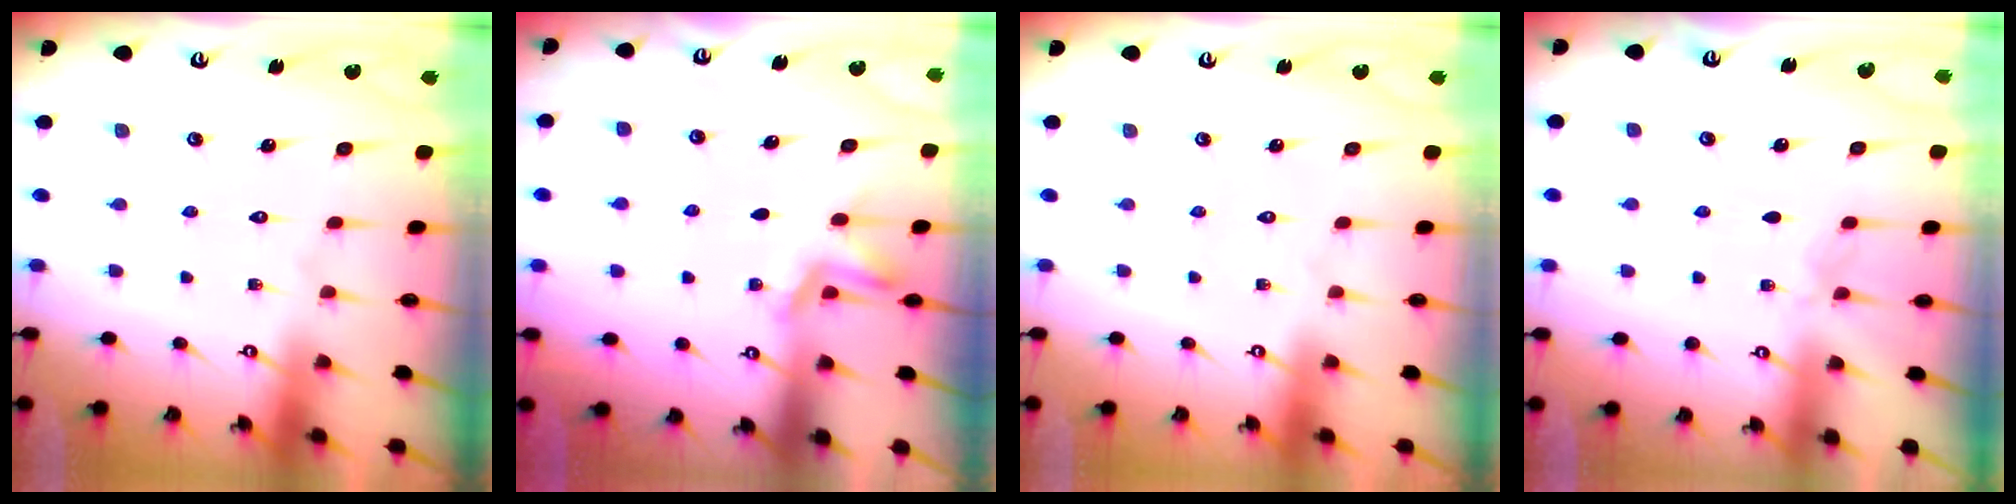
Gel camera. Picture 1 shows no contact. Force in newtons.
{"total": 2.3, "press": 2.0, "slide": 1.0}
{"total": 0.0}
{"total": 2.1, "press": 2.0, "slide": 0.4}